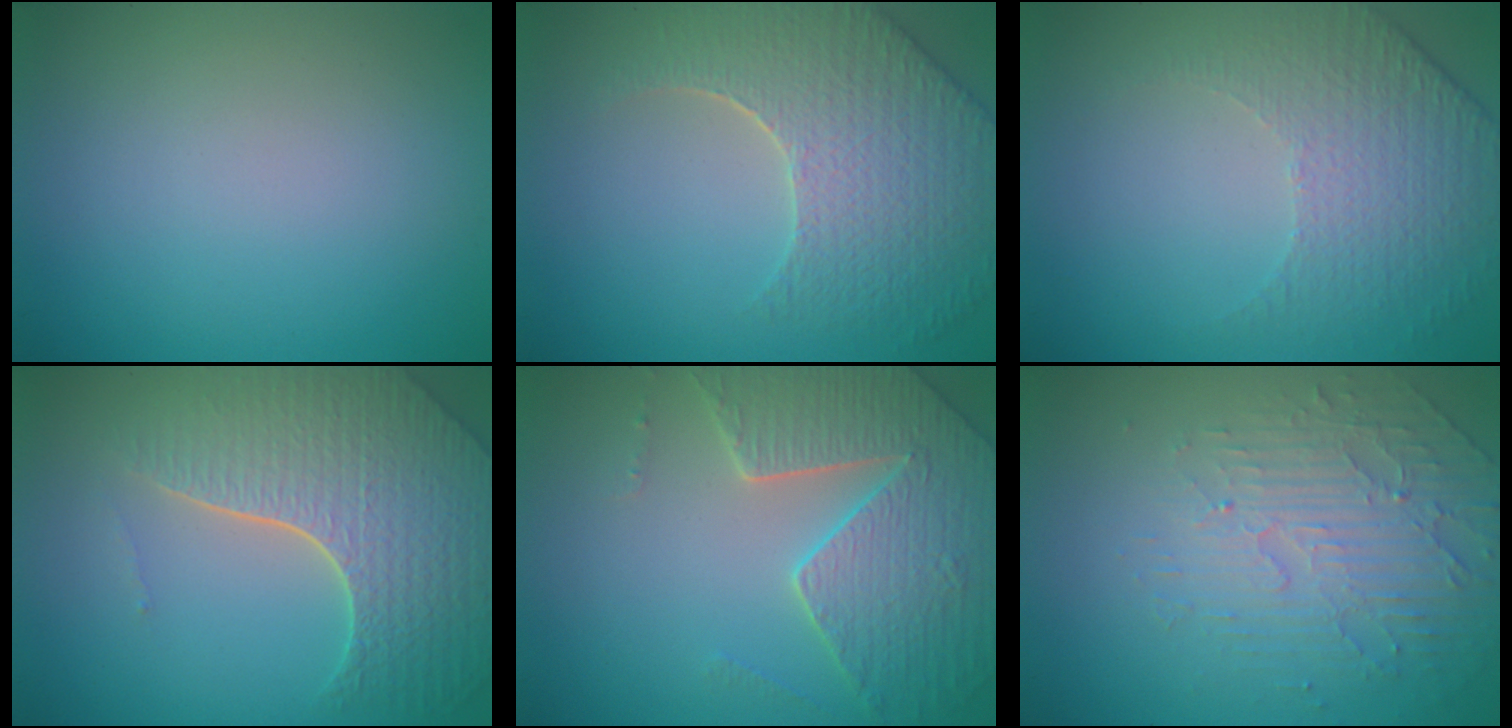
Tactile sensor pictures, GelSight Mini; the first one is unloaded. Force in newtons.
{"total": 7.0, "press": 5.5, "slide": 4.3}
{"total": 4.9, "press": 3.2, "slide": 3.6}
{"total": 8.2, "press": 5.8, "slide": 5.9}
{"total": 5.2, "press": 5.0, "slide": 1.4}
{"total": 5.1, "press": 3.5, "slide": 3.7}